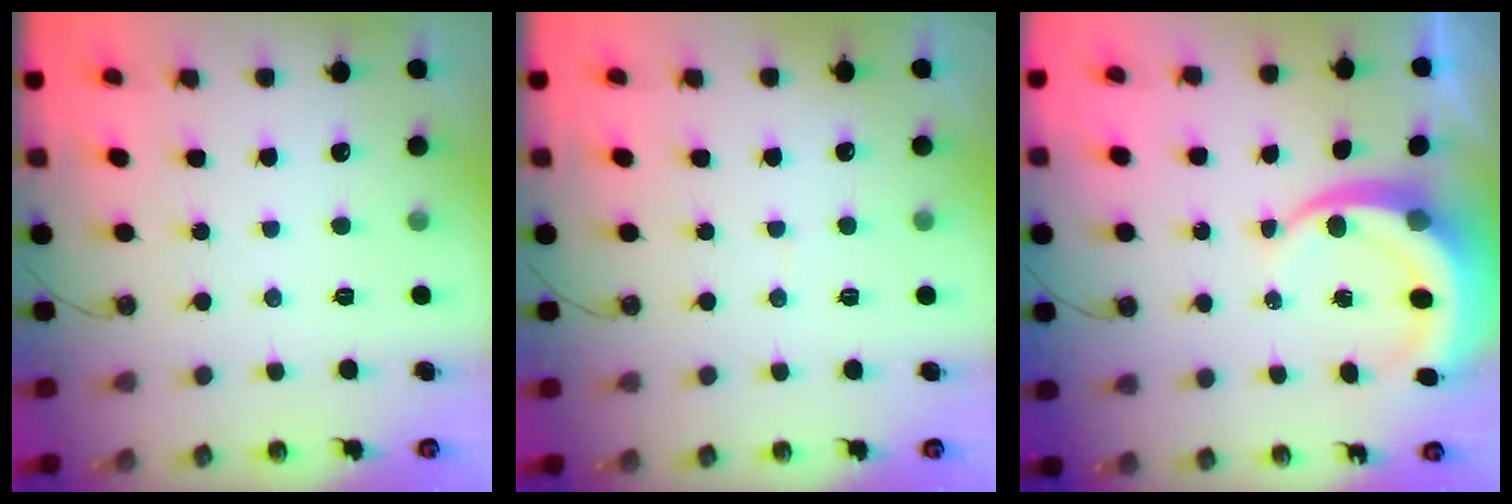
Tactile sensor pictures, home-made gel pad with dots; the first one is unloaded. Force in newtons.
{"total": 2.8, "press": 2.8, "slide": 0.3}
{"total": 7.7, "press": 7.7, "slide": 0.9}